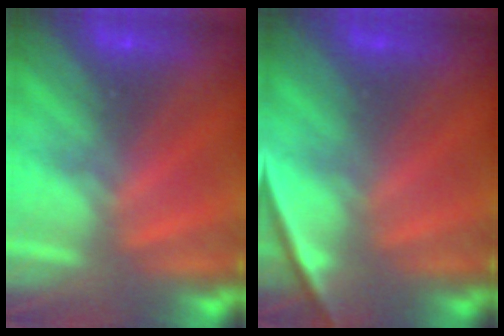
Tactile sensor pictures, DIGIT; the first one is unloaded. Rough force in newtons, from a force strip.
{"total": 2.2}